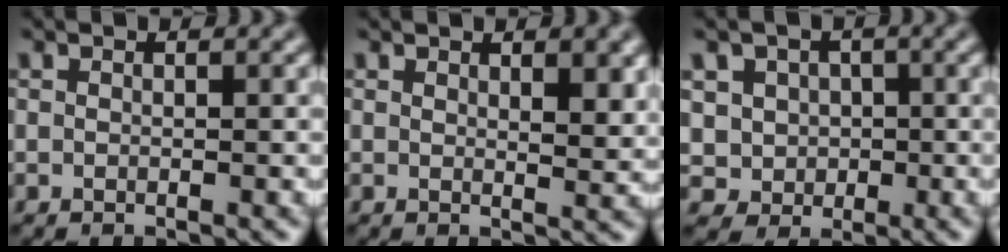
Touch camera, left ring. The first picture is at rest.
{"total": 3.0, "force": [1.6, 0.9, 2.4], "torque": [-0.029, -0.004, 0.029]}
{"total": 3.6, "force": [0.5, 3.5, 0.9], "torque": [-0.005, 0.004, 0.004]}